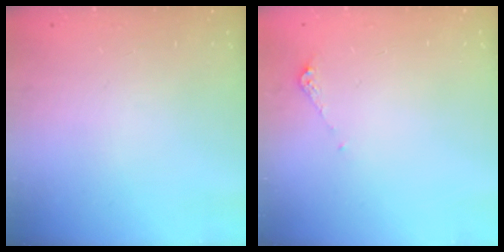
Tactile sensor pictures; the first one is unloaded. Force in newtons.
{"total": 4.3, "press": 4.2, "slide": 0.5}